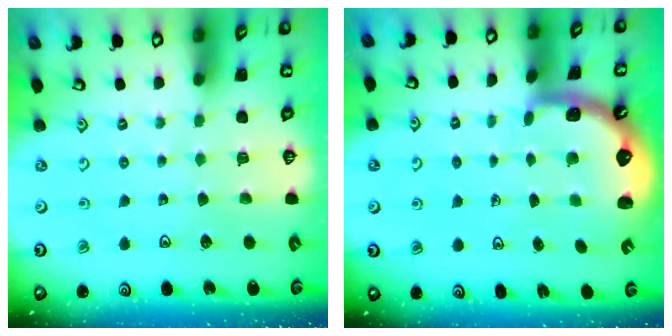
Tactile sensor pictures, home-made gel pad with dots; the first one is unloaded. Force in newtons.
{"total": 1.9, "press": 1.7, "slide": 0.6}